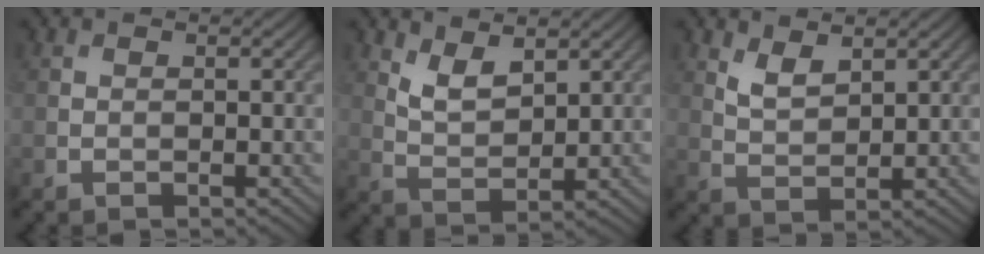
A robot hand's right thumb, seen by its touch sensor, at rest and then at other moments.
{"total": 4.1, "force": [2.6, 1.8, 2.6], "torque": [-0.061, -0.011, 0.056]}
{"total": 3.0, "force": [2.0, 1.3, 1.8], "torque": [-0.044, -0.008, 0.045]}